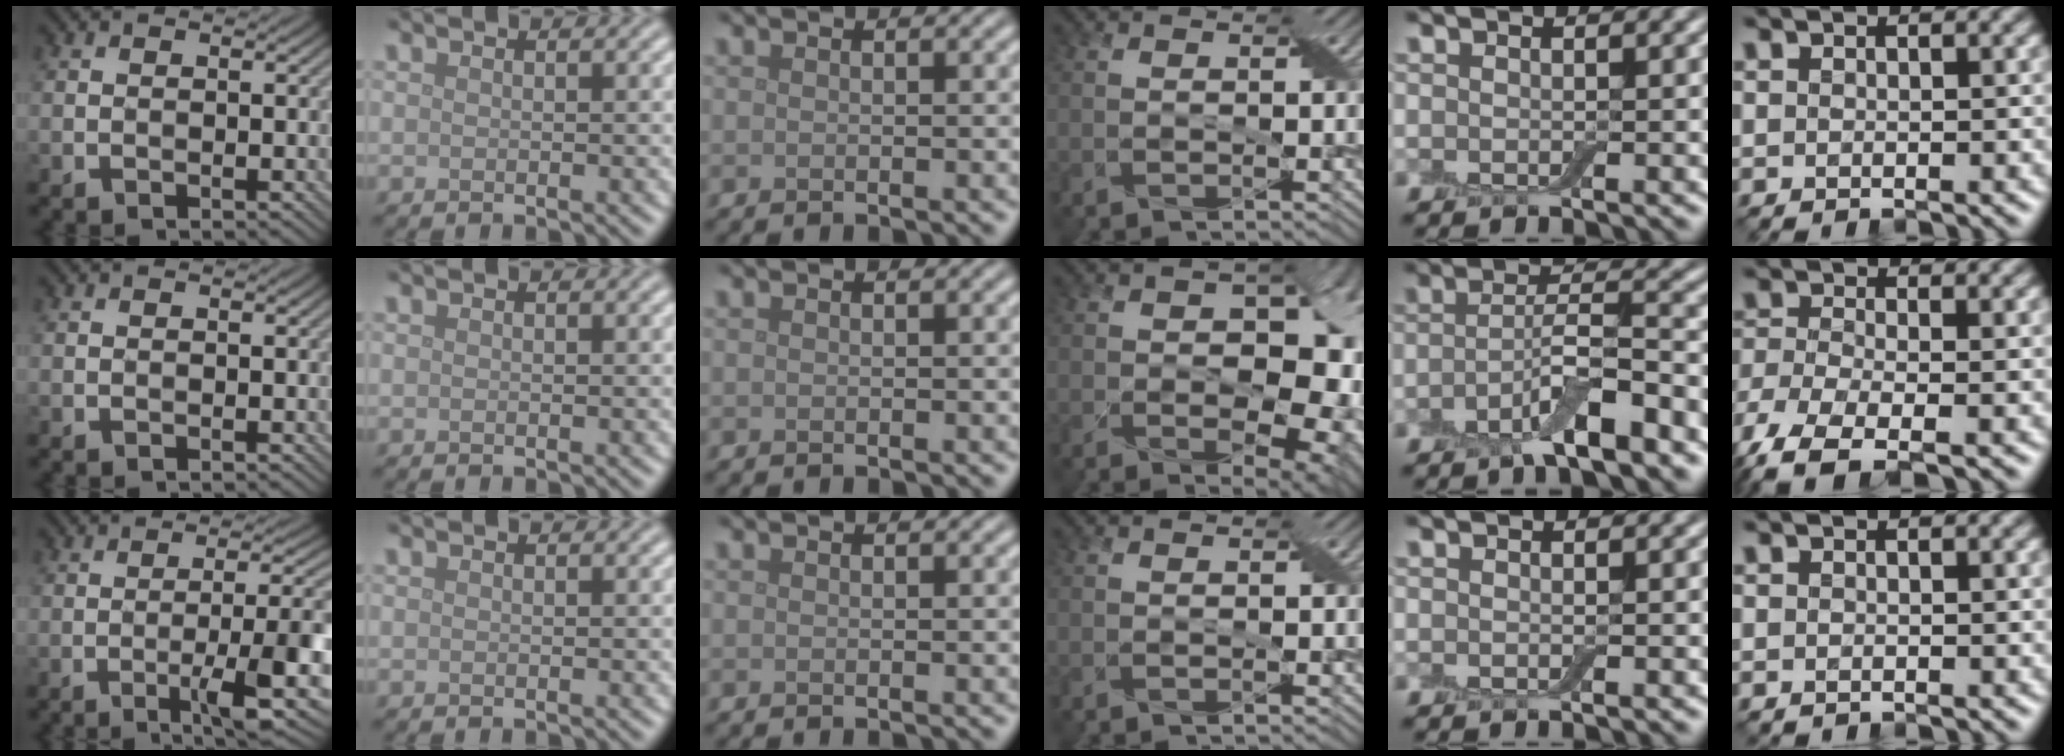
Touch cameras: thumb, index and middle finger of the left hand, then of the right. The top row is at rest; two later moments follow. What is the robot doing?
{"motion": "peel", "object": "adhesive wrap"}